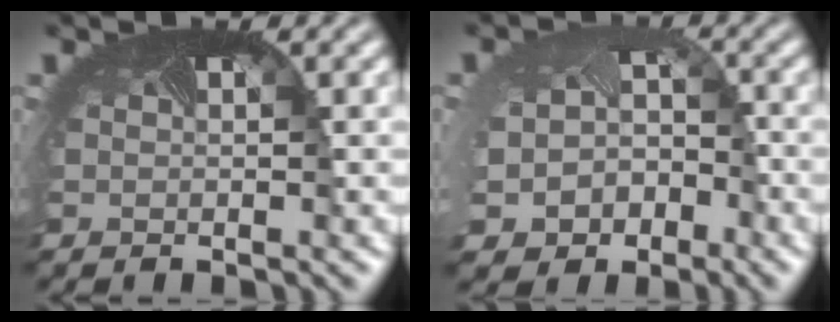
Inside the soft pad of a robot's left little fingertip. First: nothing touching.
{"total": 5.6, "force": [-2.7, 4.5, 2.1], "torque": [-0.040, -0.026, -0.031]}